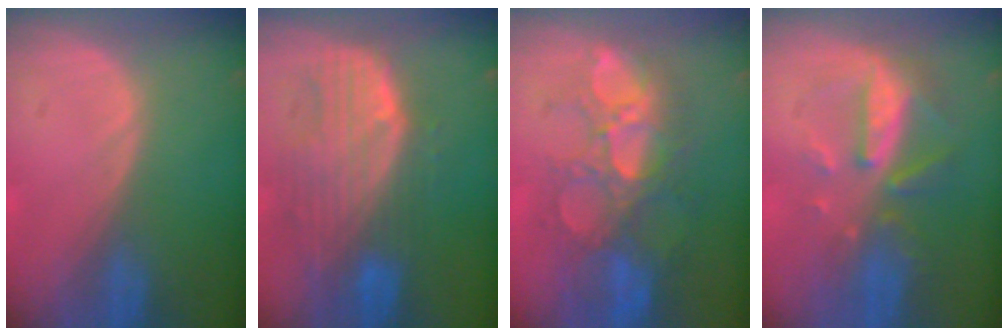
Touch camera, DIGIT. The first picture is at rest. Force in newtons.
{"total": 10.2, "press": 8.9, "slide": 5.1}
{"total": 11.0, "press": 9.9, "slide": 4.9}
{"total": 8.0, "press": 7.3, "slide": 3.3}